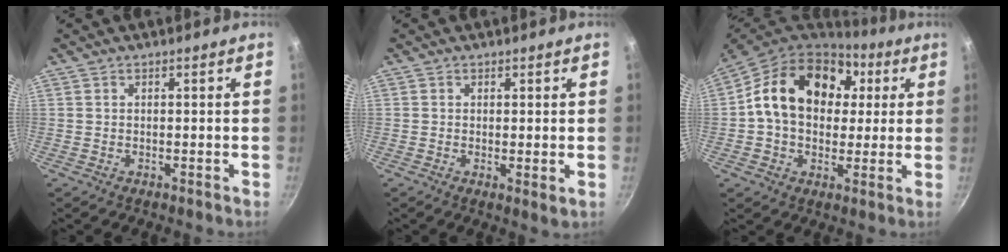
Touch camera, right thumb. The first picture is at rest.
{"total": 1.8, "force": [0.3, 0.6, 1.6], "torque": [-0.026, -0.012, 0.002]}
{"total": 19.4, "force": [4.4, 14.4, 12.2], "torque": [-0.186, 0.017, 0.061]}